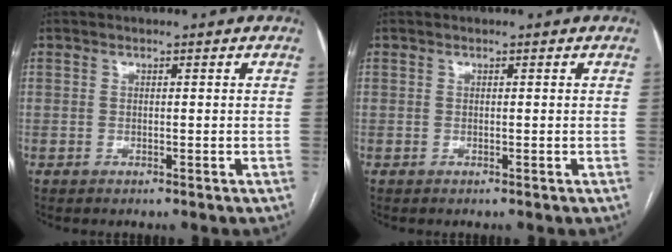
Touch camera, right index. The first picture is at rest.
{"total": 0.0}